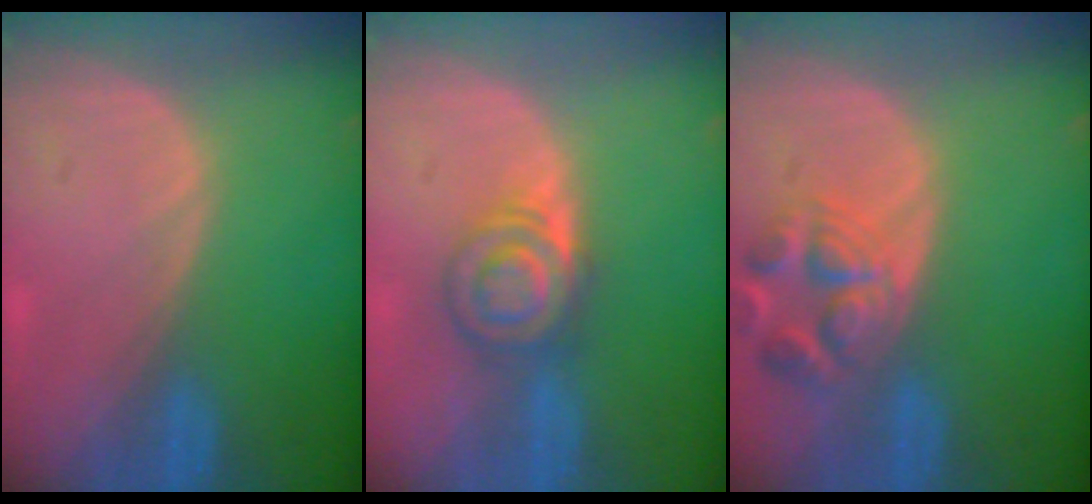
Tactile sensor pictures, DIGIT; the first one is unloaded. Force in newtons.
{"total": 6.0, "press": 5.5, "slide": 2.2}
{"total": 6.9, "press": 6.3, "slide": 2.8}